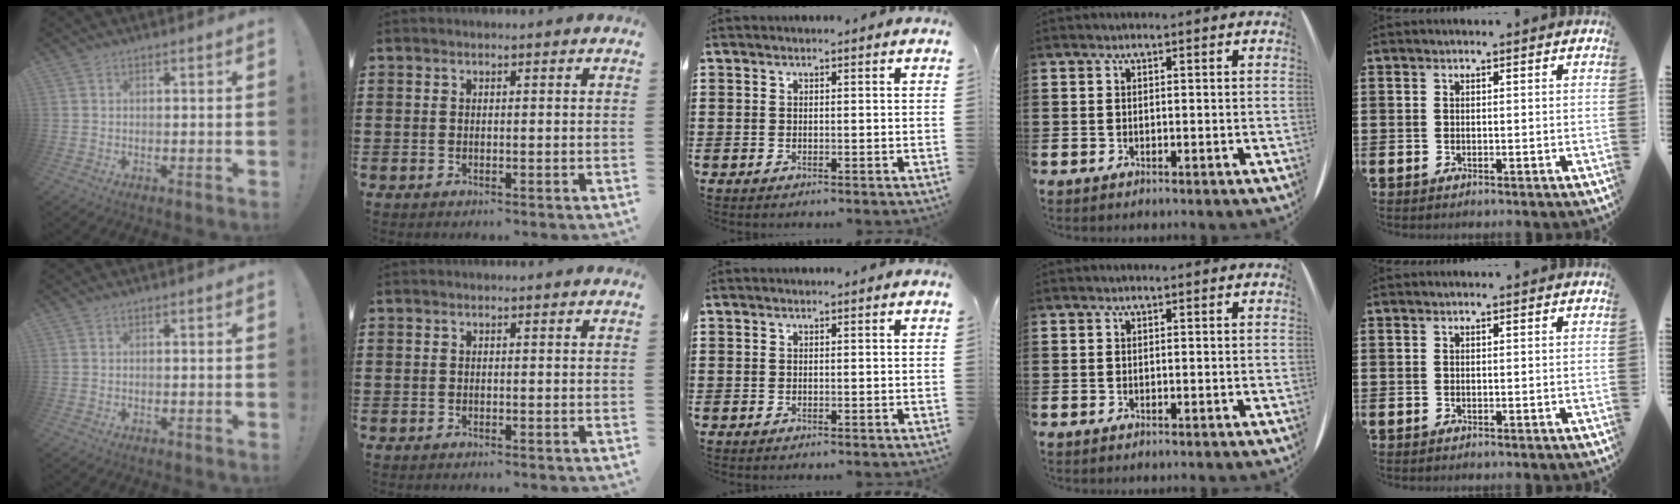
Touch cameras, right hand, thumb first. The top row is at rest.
{}